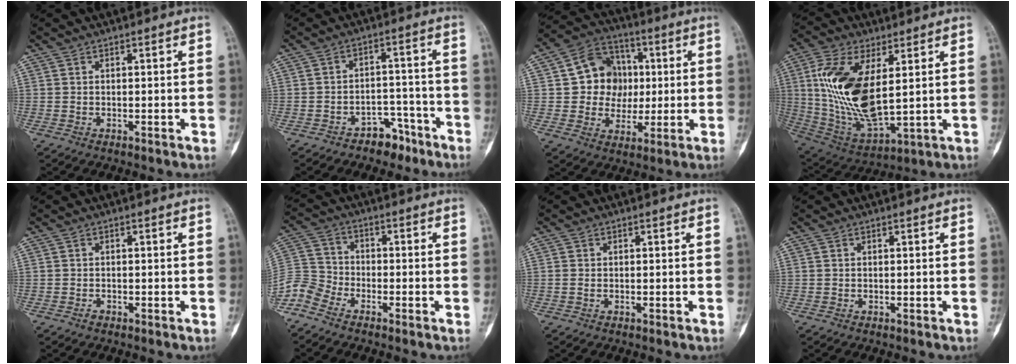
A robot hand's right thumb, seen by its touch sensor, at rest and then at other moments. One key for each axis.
{"total": 5.9, "fx": -4.3, "fy": 3.7, "fz": 1.6, "tx": 0.005, "ty": 0.052, "tz": -0.064}
{"total": 12.8, "fx": 1.5, "fy": 11.1, "fz": 6.2, "tx": -0.047, "ty": 0.012, "tz": 0.024}
{"total": 18.6, "fx": 3.3, "fy": 8.5, "fz": 16.2, "tx": -0.328, "ty": -0.019, "tz": 0.077}
{"total": 0.7, "fx": -0.5, "fy": 0.4, "fz": 0.2, "tx": 0.000, "ty": 0.002, "tz": -0.012}
{"total": 6.9, "fx": -5.3, "fy": 3.8, "fz": 2.3, "tx": -0.050, "ty": 0.023, "tz": -0.121}
{"total": 0.8, "fx": -0.1, "fy": 0.5, "fz": 0.6, "tx": -0.017, "ty": -0.002, "tz": -0.002}
{"total": 0.0}